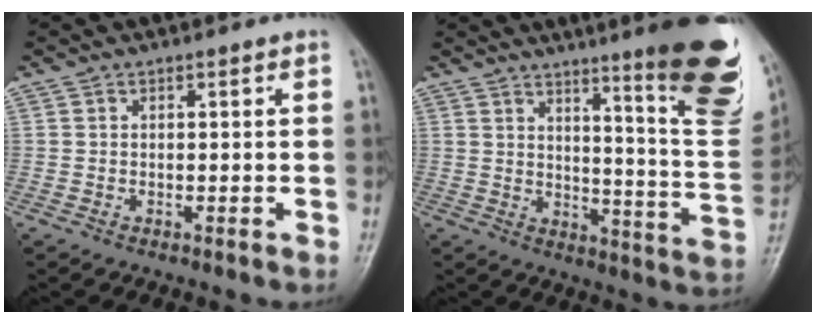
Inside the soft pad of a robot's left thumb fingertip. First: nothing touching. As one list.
[{"total": 21.6, "force": [12.5, 2.9, 17.3], "torque": [-0.195, -0.079, 0.166]}]